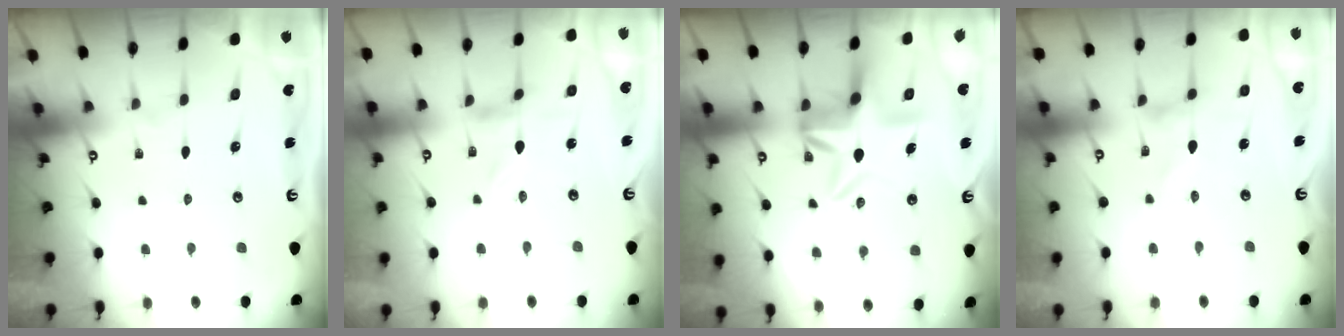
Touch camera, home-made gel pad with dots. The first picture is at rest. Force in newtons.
{"total": 0.0}
{"total": 6.7, "press": 6.6, "slide": 0.9}
{"total": 0.0}